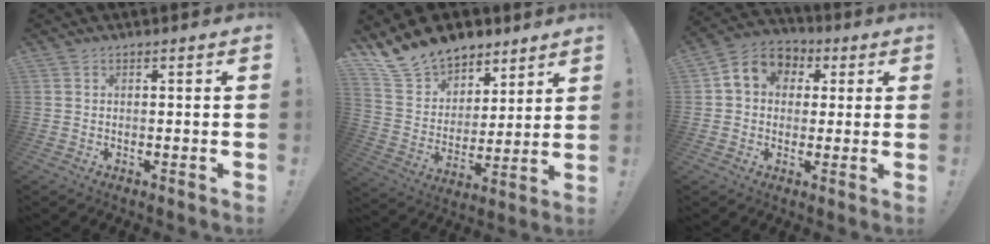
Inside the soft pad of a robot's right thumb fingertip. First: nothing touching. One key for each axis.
{"total": 15.2, "fx": 12.3, "fy": 8.3, "fz": 3.1, "tx": -0.072, "ty": -0.091, "tz": 0.236}
{"total": 9.6, "fx": 2.4, "fy": 8.1, "fz": 4.6, "tx": -0.062, "ty": 0.003, "tz": 0.050}